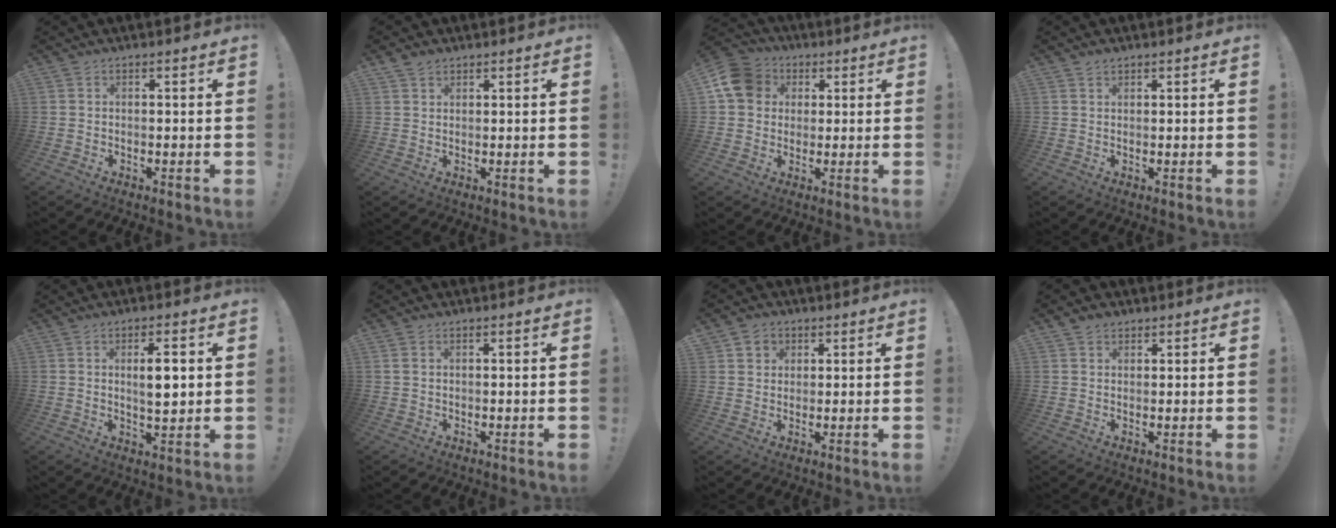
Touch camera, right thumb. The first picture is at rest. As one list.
[{"total": 2.2, "force": [1.6, 1.3, 0.9], "torque": [-0.018, -0.004, 0.030]}, {"total": 12.3, "force": [3.2, 10.5, 5.5], "torque": [-0.080, -0.002, 0.065]}, {"total": 1.3, "force": [1.1, 0.4, 0.4], "torque": [-0.005, -0.004, 0.021]}, {"total": 6.6, "force": [1.3, 2.1, 6.1], "torque": [-0.088, -0.008, 0.014]}, {"total": 1.3, "force": [0.7, 0.9, 0.6], "torque": [-0.011, 0.001, 0.014]}, {"total": 4.5, "force": [2.0, 3.9, 0.7], "torque": [-0.007, -0.008, 0.038]}, {"total": 2.2, "force": [1.7, 1.4, 0.5], "torque": [-0.005, -0.007, 0.029]}]